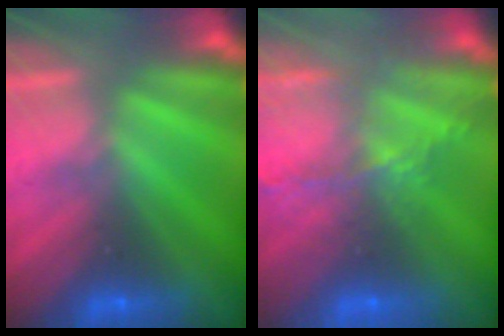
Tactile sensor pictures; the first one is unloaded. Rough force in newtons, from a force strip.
{"total": 7.4}